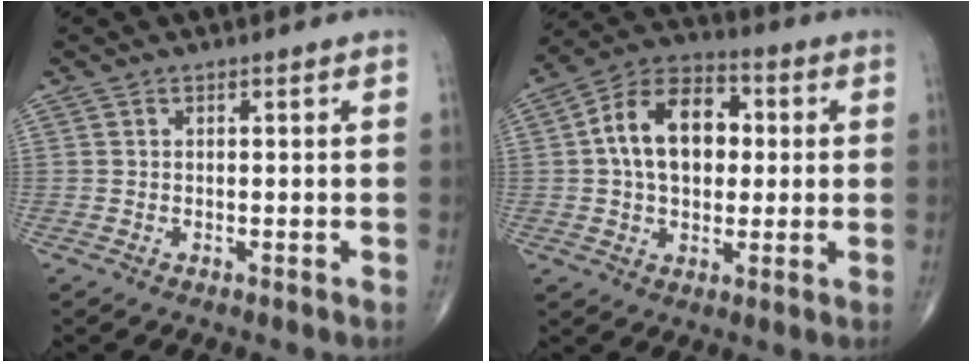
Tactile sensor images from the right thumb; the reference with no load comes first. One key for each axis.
{"total": 14.7, "fx": 1.6, "fy": 9.8, "fz": 10.9, "tx": -0.157, "ty": 0.023, "tz": 0.017}